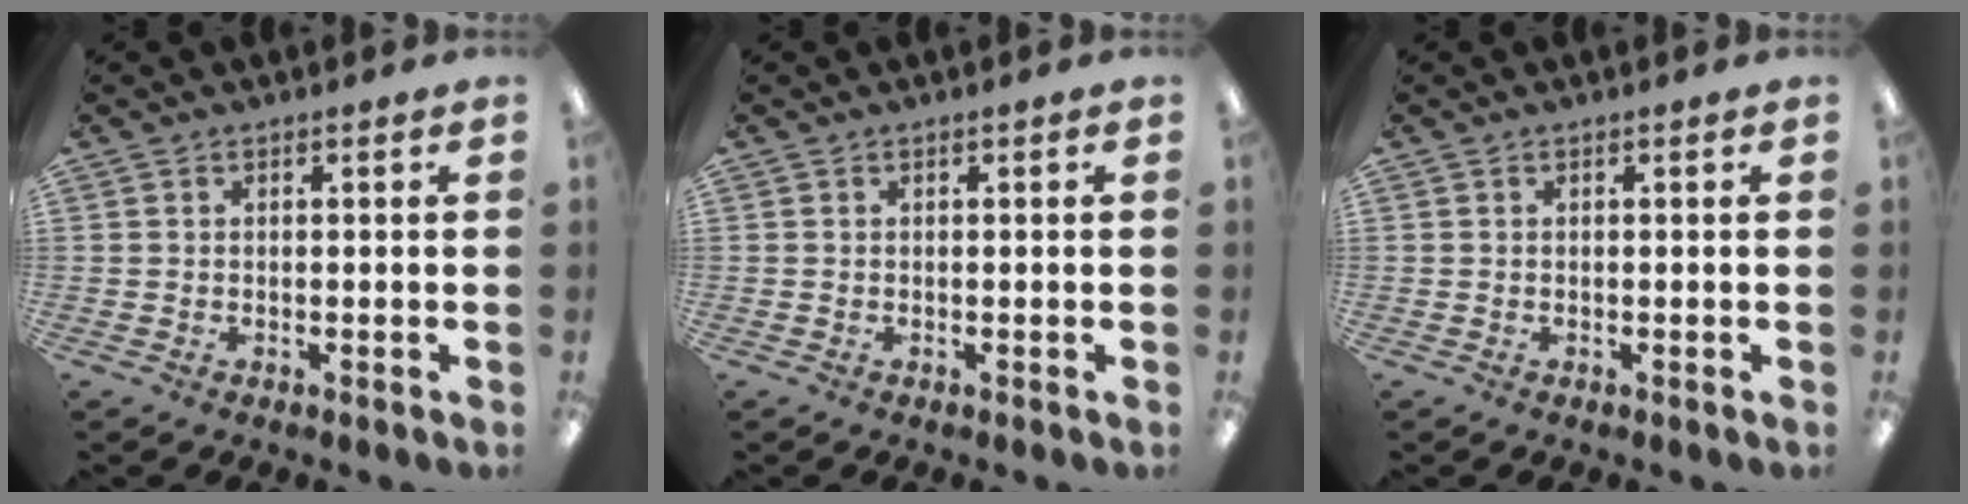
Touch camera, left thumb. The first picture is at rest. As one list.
[{"total": 0.0}, {"total": 0.0}]